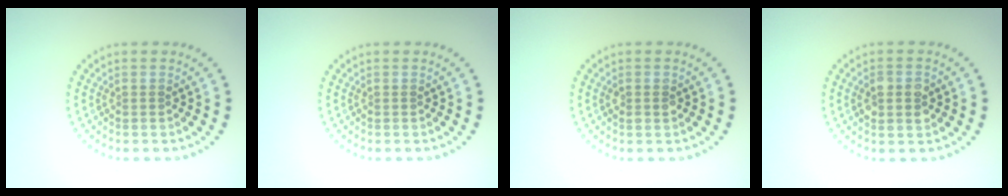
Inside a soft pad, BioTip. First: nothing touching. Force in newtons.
{"total": 0.0}
{"total": 1.1, "press": 1.1, "slide": 0.4}
{"total": 2.9, "press": 2.9, "slide": 0.3}